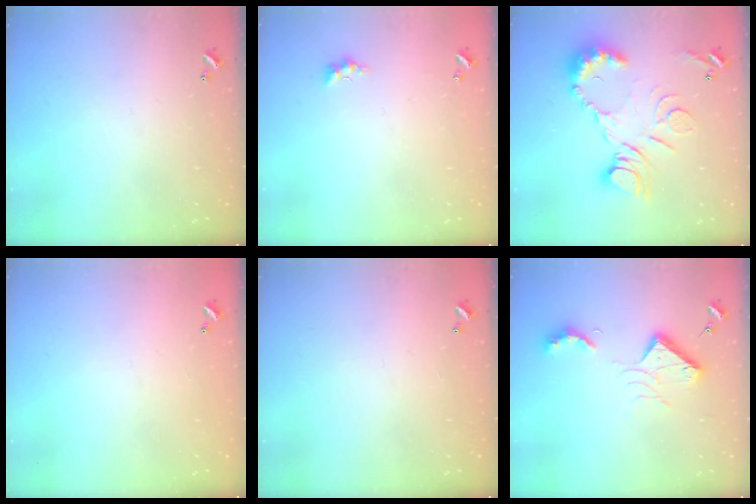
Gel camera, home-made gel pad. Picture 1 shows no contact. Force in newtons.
{"total": 3.9, "press": 3.8, "slide": 0.8}
{"total": 15.7, "press": 15.6, "slide": 1.9}
{"total": 2.9, "press": 2.9, "slide": 0.1}
{"total": 2.9, "press": 2.9, "slide": 0.1}
{"total": 10.7, "press": 10.7, "slide": 0.9}